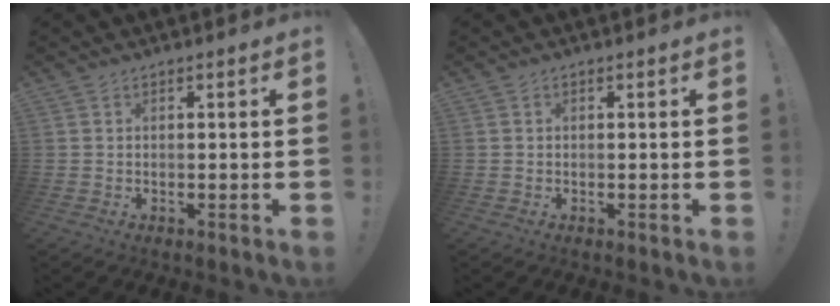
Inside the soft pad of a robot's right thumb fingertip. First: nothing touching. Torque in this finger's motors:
{"motor_torque": [0.33, 0.06, -0.07, -0.29, 0.00]}